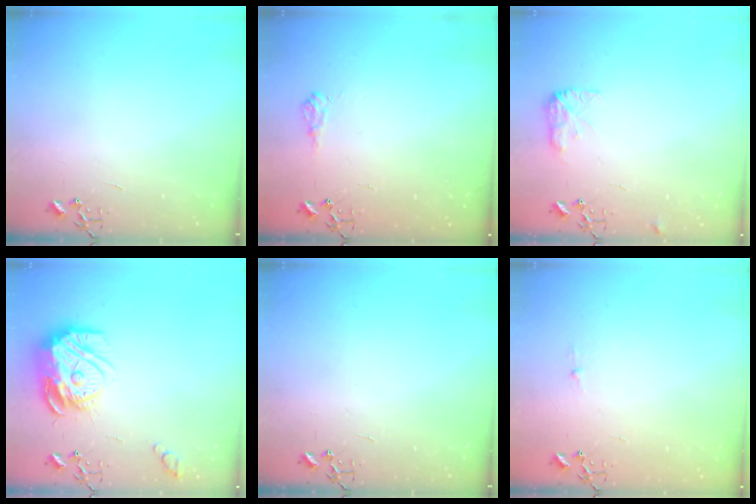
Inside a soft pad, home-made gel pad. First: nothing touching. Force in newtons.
{"total": 6.2, "press": 6.2, "slide": 0.9}
{"total": 8.3, "press": 8.3, "slide": 0.2}
{"total": 16.7, "press": 16.7, "slide": 1.6}
{"total": 0.0}
{"total": 2.6, "press": 2.5, "slide": 0.4}